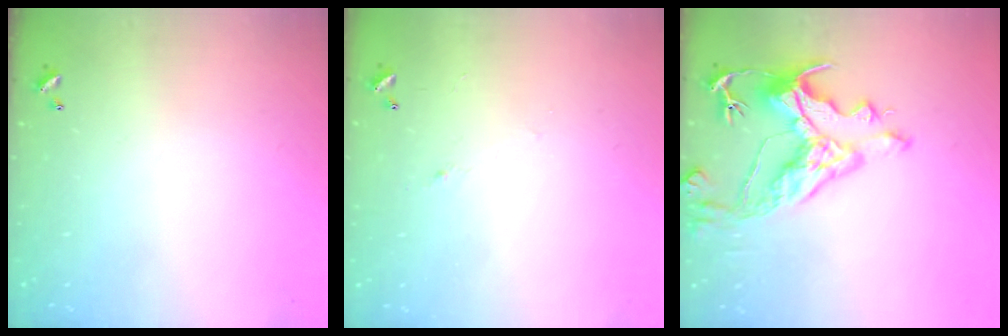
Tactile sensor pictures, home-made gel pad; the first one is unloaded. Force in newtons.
{"total": 1.2, "press": 1.1, "slide": 0.5}
{"total": 9.9, "press": 9.7, "slide": 1.7}